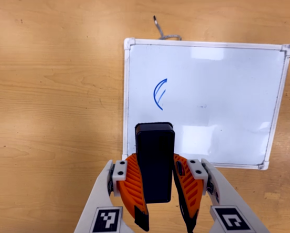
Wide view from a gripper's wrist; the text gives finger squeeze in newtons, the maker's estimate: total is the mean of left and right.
{"total": 8.2, "left": 6.9, "right": 9.4}